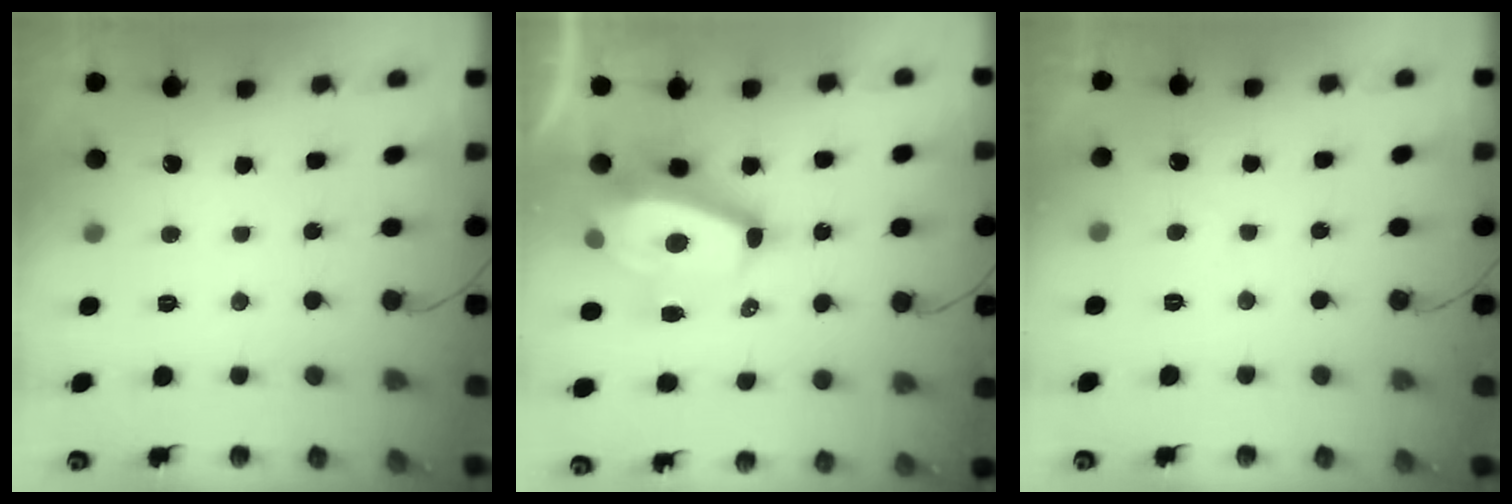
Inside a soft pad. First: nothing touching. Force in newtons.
{"total": 13.9, "press": 13.4, "slide": 3.8}
{"total": 2.5, "press": 2.4, "slide": 0.5}